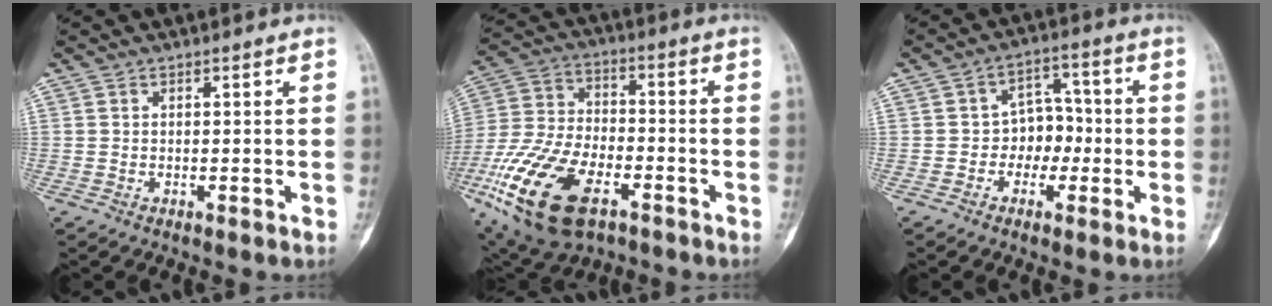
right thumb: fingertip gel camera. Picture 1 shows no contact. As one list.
[{"total": 21.6, "force": [-9.8, 11.3, 15.6], "torque": [-0.329, 0.016, -0.176]}, {"total": 7.1, "force": [-1.3, 5.6, 4.2], "torque": [-0.014, 0.033, -0.031]}]